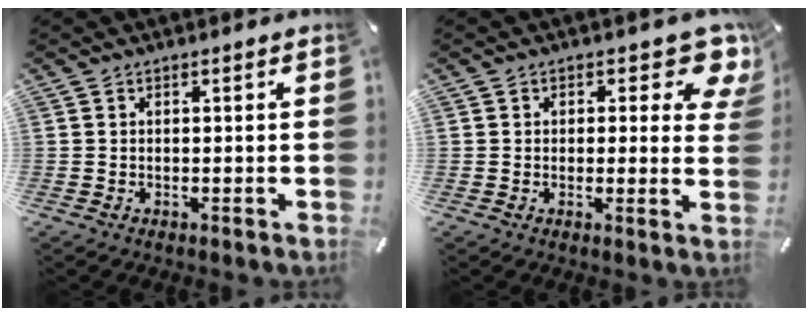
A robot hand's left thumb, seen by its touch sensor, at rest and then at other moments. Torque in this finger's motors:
{"motor_torque": [0.23, -0.23, 0.02, 0.10, -0.01]}